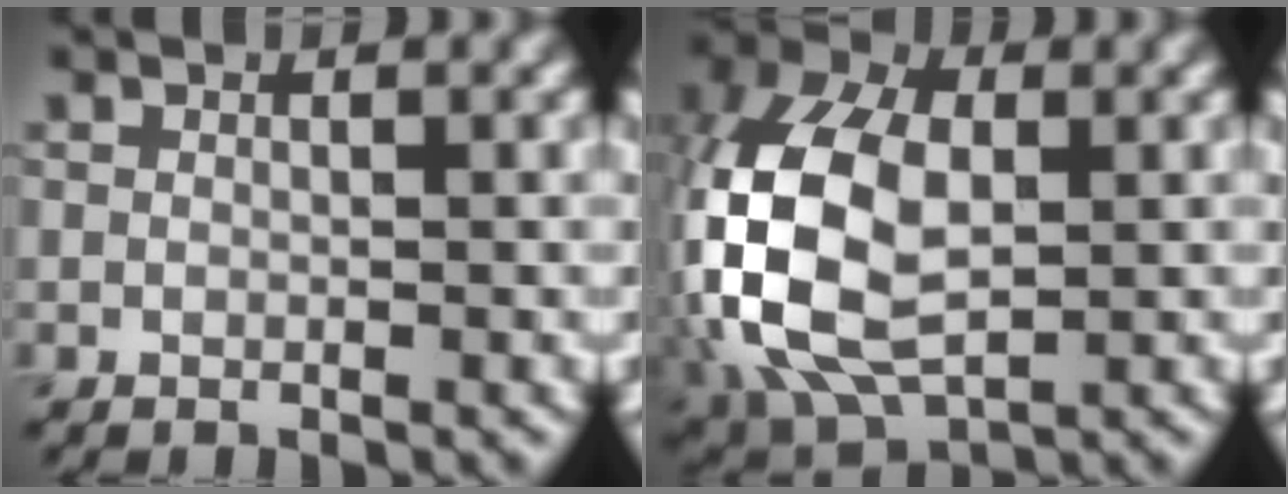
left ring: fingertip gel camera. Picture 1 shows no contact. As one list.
[{"total": 13.7, "force": [-1.0, 8.3, 10.9], "torque": [-0.258, 0.004, -0.028]}]